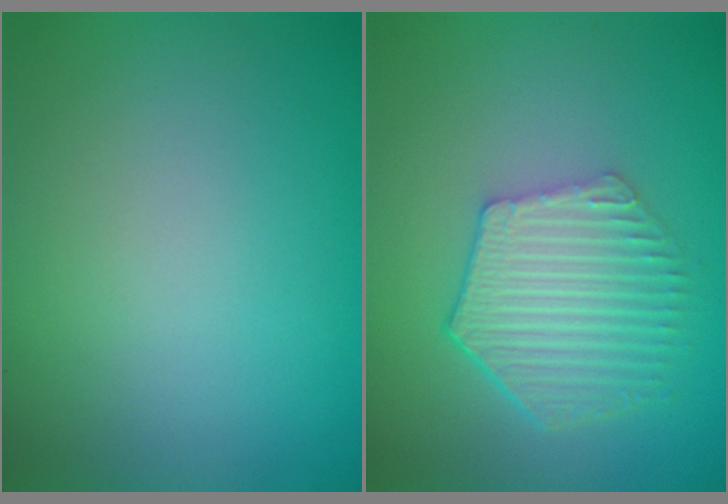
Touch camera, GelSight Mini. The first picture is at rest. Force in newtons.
{"total": 5.7, "press": 4.2, "slide": 3.8}